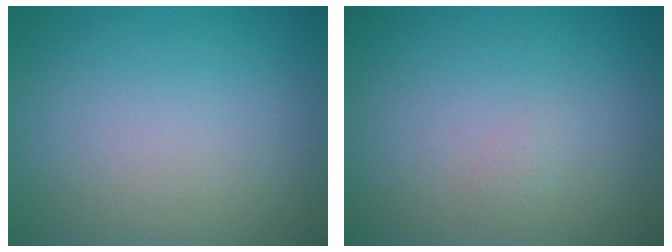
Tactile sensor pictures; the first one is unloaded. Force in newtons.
{"total": 0.5, "press": 0.5, "slide": 0.0}